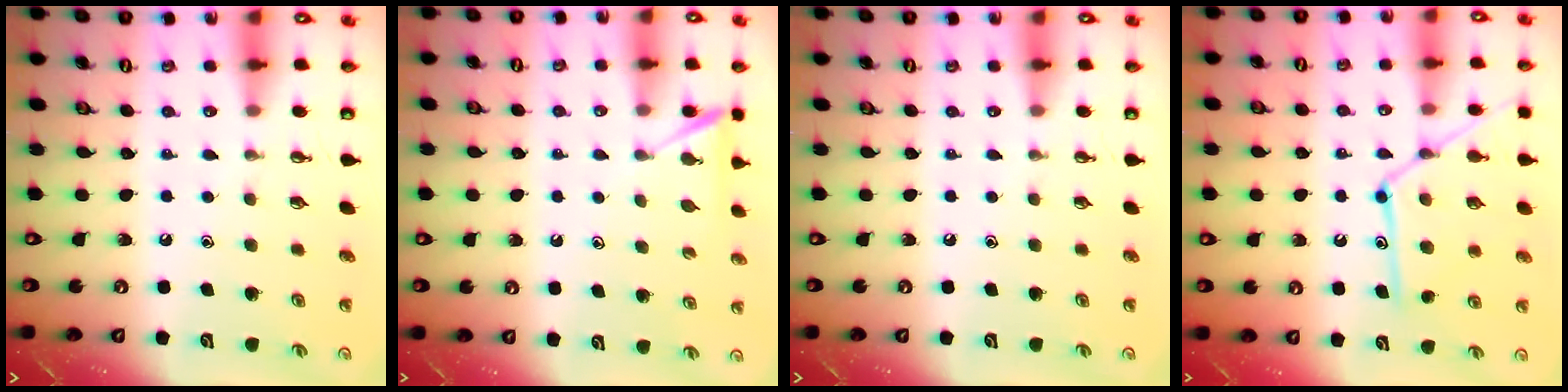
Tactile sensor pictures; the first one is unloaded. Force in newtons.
{"total": 5.2, "press": 5.2, "slide": 0.6}
{"total": 0.0}
{"total": 13.9, "press": 13.8, "slide": 0.9}